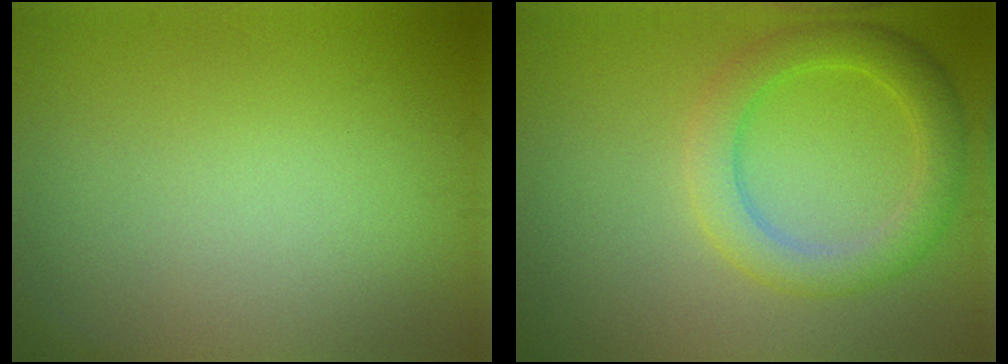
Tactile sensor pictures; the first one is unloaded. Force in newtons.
{"total": 4.0, "press": 4.0, "slide": 0.1}